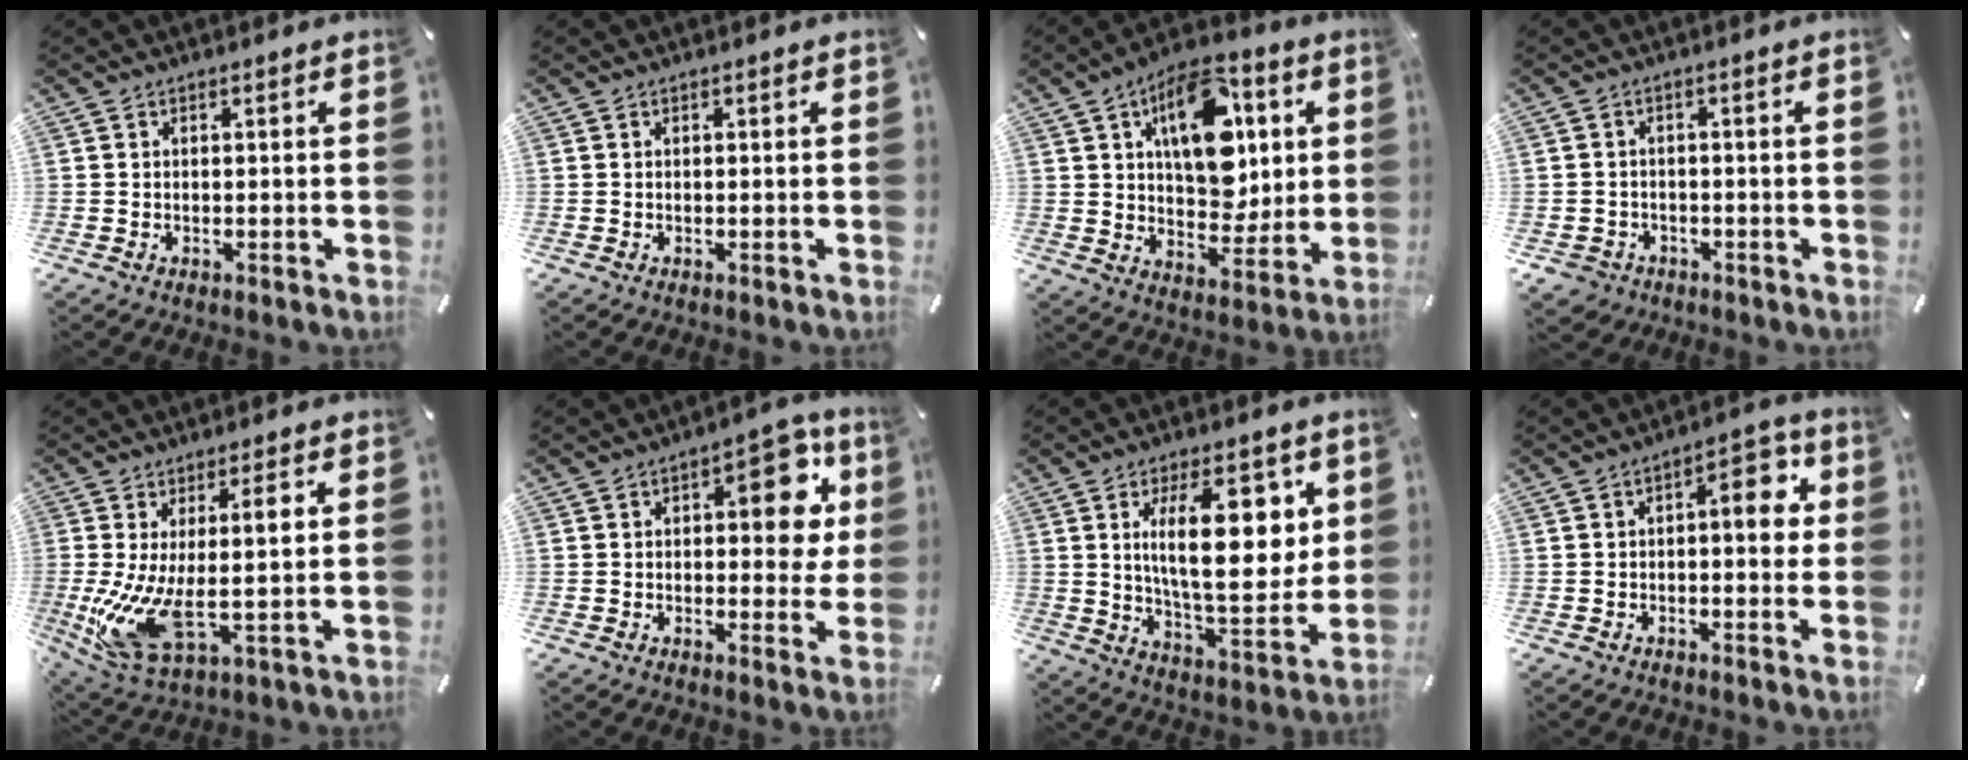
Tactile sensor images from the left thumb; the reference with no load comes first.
{"total": 0.0}
{"total": 17.9, "force": [6.2, 11.5, 12.2], "torque": [-0.156, -0.024, 0.110]}
{"total": 3.4, "force": [-1.9, 2.8, 0.7], "torque": [-0.026, 0.005, -0.041]}
{"total": 12.5, "force": [1.3, 3.1, 12.1], "torque": [-0.273, -0.028, 0.016]}
{"total": 12.3, "force": [3.5, 6.6, 9.7], "torque": [-0.105, -0.012, 0.051]}
{"total": 19.2, "force": [5.9, 8.1, 16.4], "torque": [-0.252, -0.010, 0.086]}
{"total": 8.3, "force": [0.8, 4.1, 7.2], "torque": [-0.082, 0.000, 0.000]}